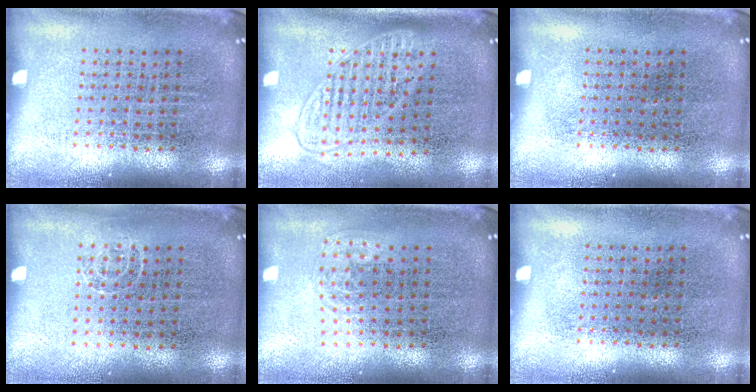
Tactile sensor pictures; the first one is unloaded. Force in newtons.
{"total": 1.4, "press": 1.2, "slide": 0.7}
{"total": 0.0}
{"total": 0.7, "press": 0.5, "slide": 0.5}
{"total": 0.9, "press": 0.6, "slide": 0.7}
{"total": 0.0}